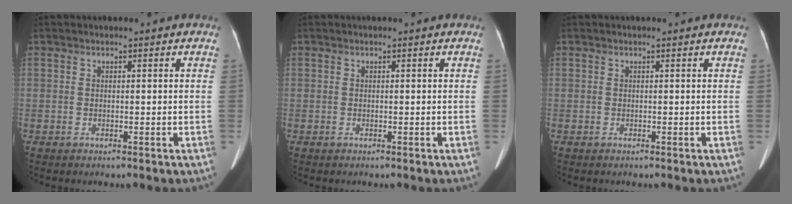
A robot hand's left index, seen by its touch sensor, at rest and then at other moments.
{"total": 0.0}
{"total": 0.0}